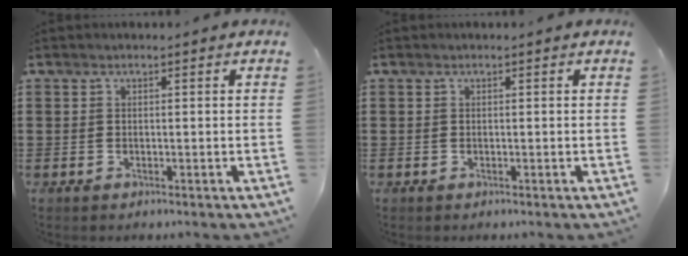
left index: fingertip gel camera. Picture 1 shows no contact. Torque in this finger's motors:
{"motor_torque": [0.00, 0.00, 0.00, 0.00]}